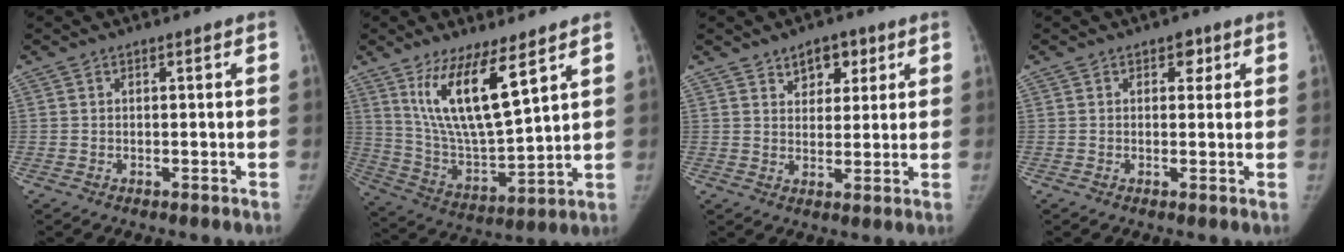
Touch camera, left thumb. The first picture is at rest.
{"total": 15.6, "force": [8.4, 4.2, 12.4], "torque": [-0.220, -0.054, 0.174]}
{"total": 6.0, "force": [3.4, 3.9, 3.1], "torque": [-0.008, -0.015, 0.048]}
{"total": 2.4, "force": [1.1, 1.7, 1.3], "torque": [0.004, -0.002, 0.011]}